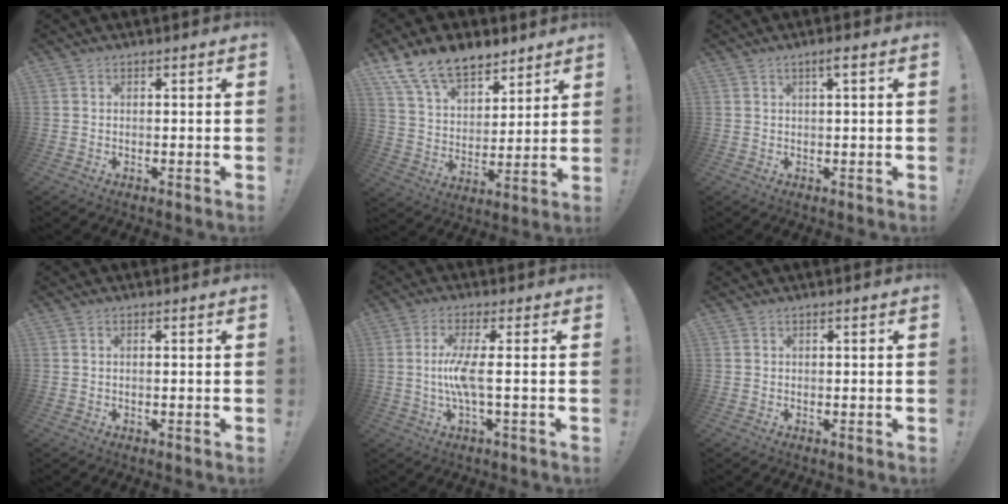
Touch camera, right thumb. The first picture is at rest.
{"total": 15.1, "force": [11.3, 7.8, 6.2], "torque": [-0.112, -0.076, 0.214]}
{"total": 2.1, "force": [0.7, -0.1, 1.9], "torque": [-0.037, 0.002, 0.008]}
{"total": 0.7, "force": [-0.1, 0.0, 0.7], "torque": [-0.018, 0.002, 0.000]}
{"total": 8.2, "force": [-0.2, 0.7, 8.2], "torque": [-0.171, -0.007, -0.010]}
{"total": 0.0}